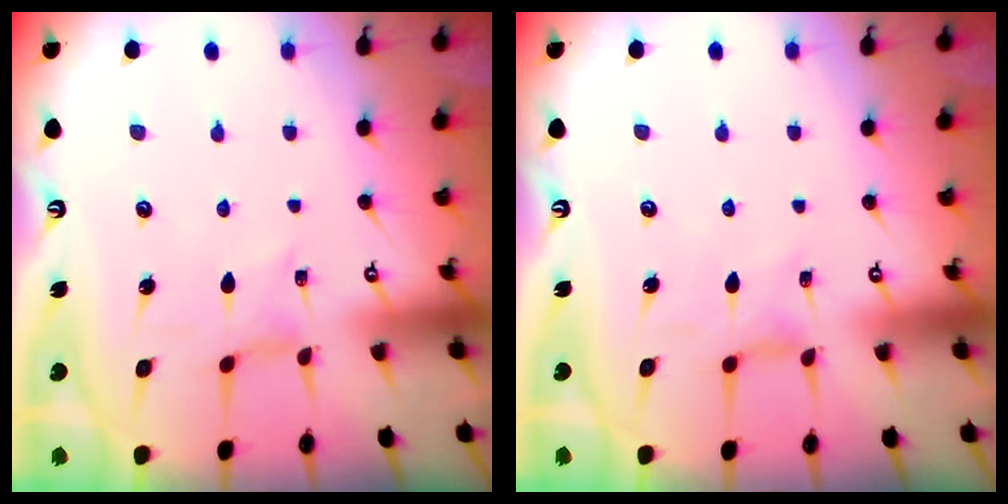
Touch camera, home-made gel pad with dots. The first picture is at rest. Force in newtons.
{"total": 0.8, "press": 0.7, "slide": 0.2}